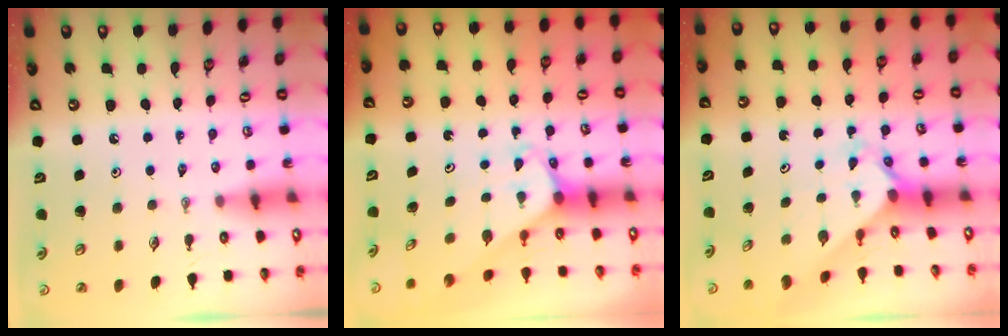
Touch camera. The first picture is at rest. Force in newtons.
{"total": 1.9, "press": 1.9, "slide": 0.1}
{"total": 2.5, "press": 2.5, "slide": 0.2}